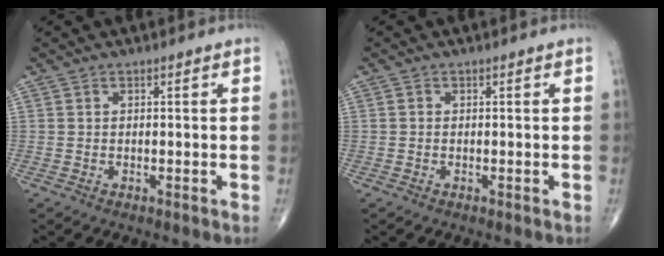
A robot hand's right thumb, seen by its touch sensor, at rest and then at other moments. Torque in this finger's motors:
{"motor_torque": [-0.35, 0.06, 0.14, 0.08, 0.00]}